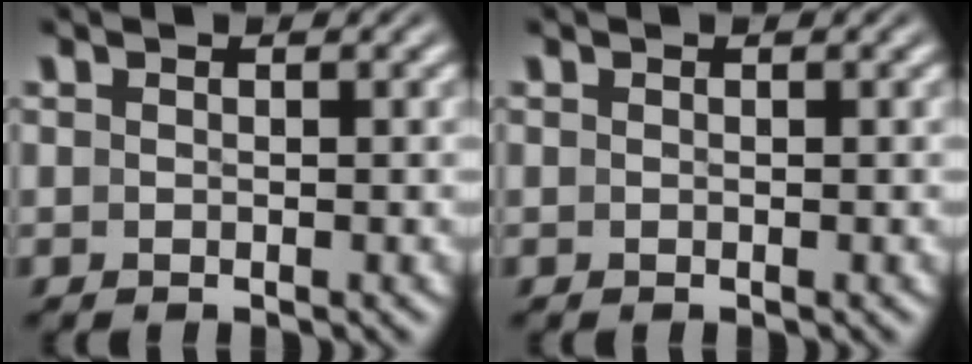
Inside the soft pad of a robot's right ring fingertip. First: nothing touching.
{"total": 0.0}